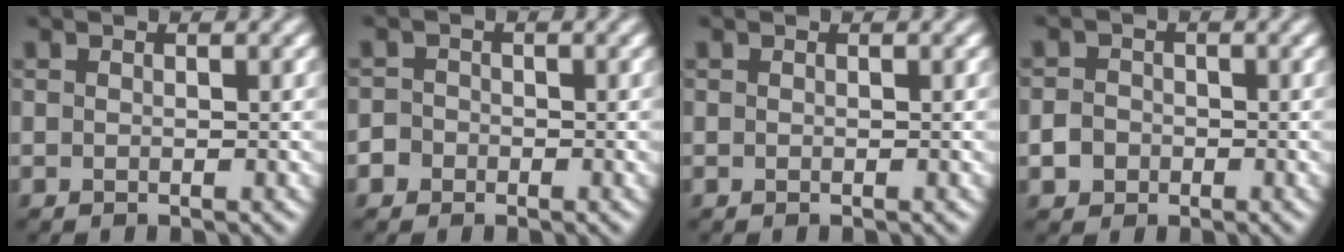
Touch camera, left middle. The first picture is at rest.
{"total": 3.1, "force": [-1.9, 2.5, 0.2], "torque": [0.012, 0.005, -0.047]}
{"total": 0.0}
{"total": 2.4, "force": [-1.2, 2.0, 0.6], "torque": [0.004, 0.001, -0.027]}